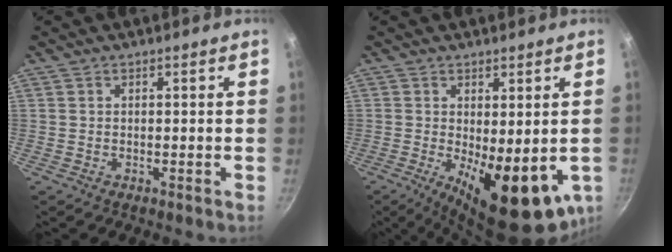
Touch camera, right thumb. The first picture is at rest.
{"total": 14.4, "force": [-2.5, 5.6, 13.0], "torque": [-0.155, -0.018, -0.018]}